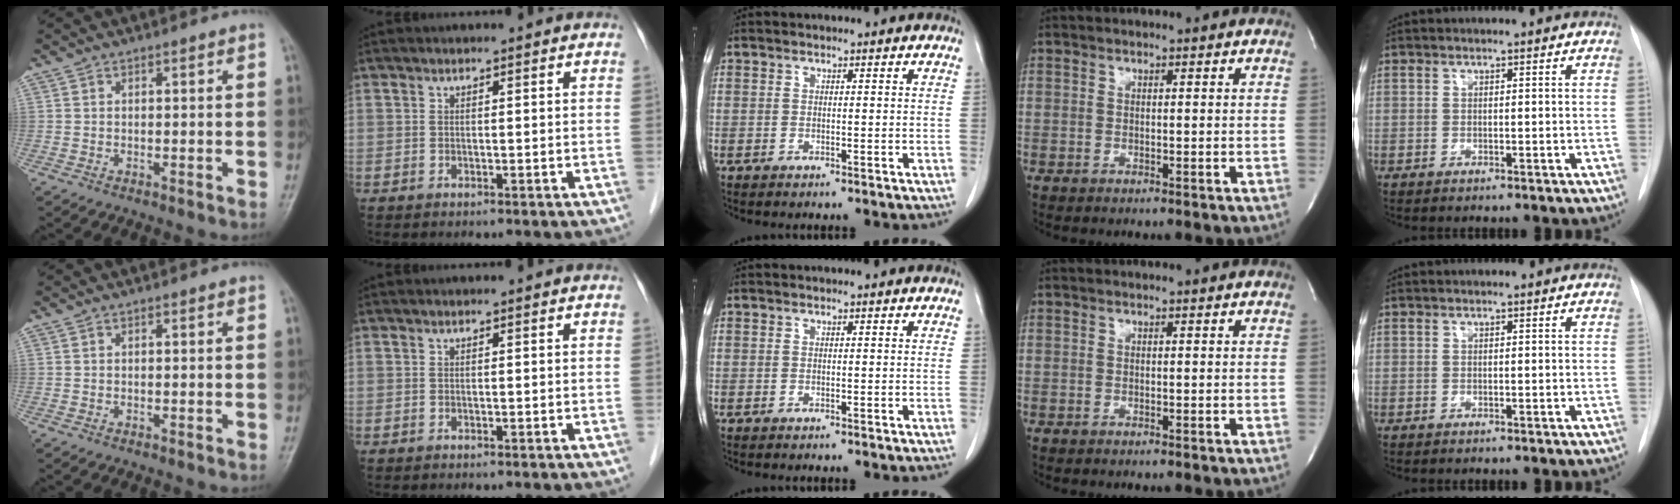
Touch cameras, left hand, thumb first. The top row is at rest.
{}